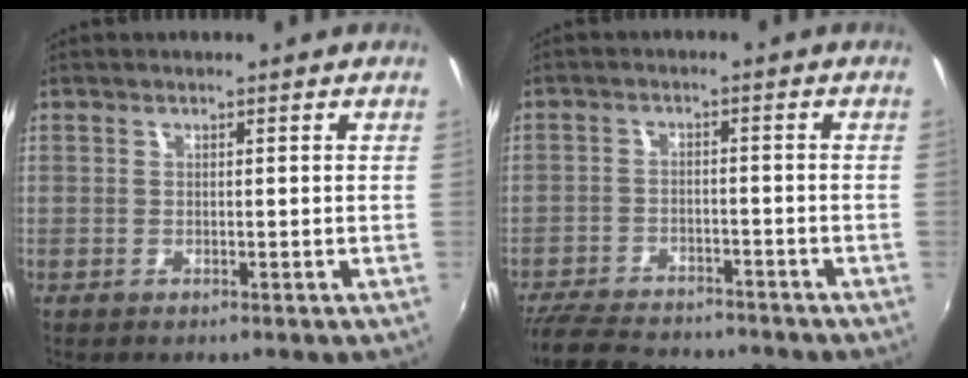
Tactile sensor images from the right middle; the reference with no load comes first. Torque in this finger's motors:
{"motor_torque": [1.09, -1.05, 0.25, 0.13]}